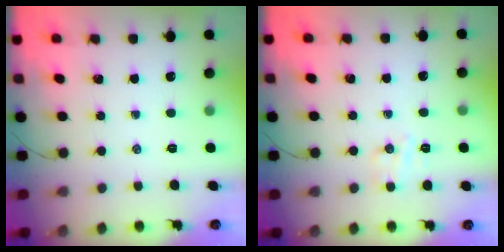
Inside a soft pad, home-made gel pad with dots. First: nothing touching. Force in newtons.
{"total": 4.8, "press": 4.7, "slide": 0.9}